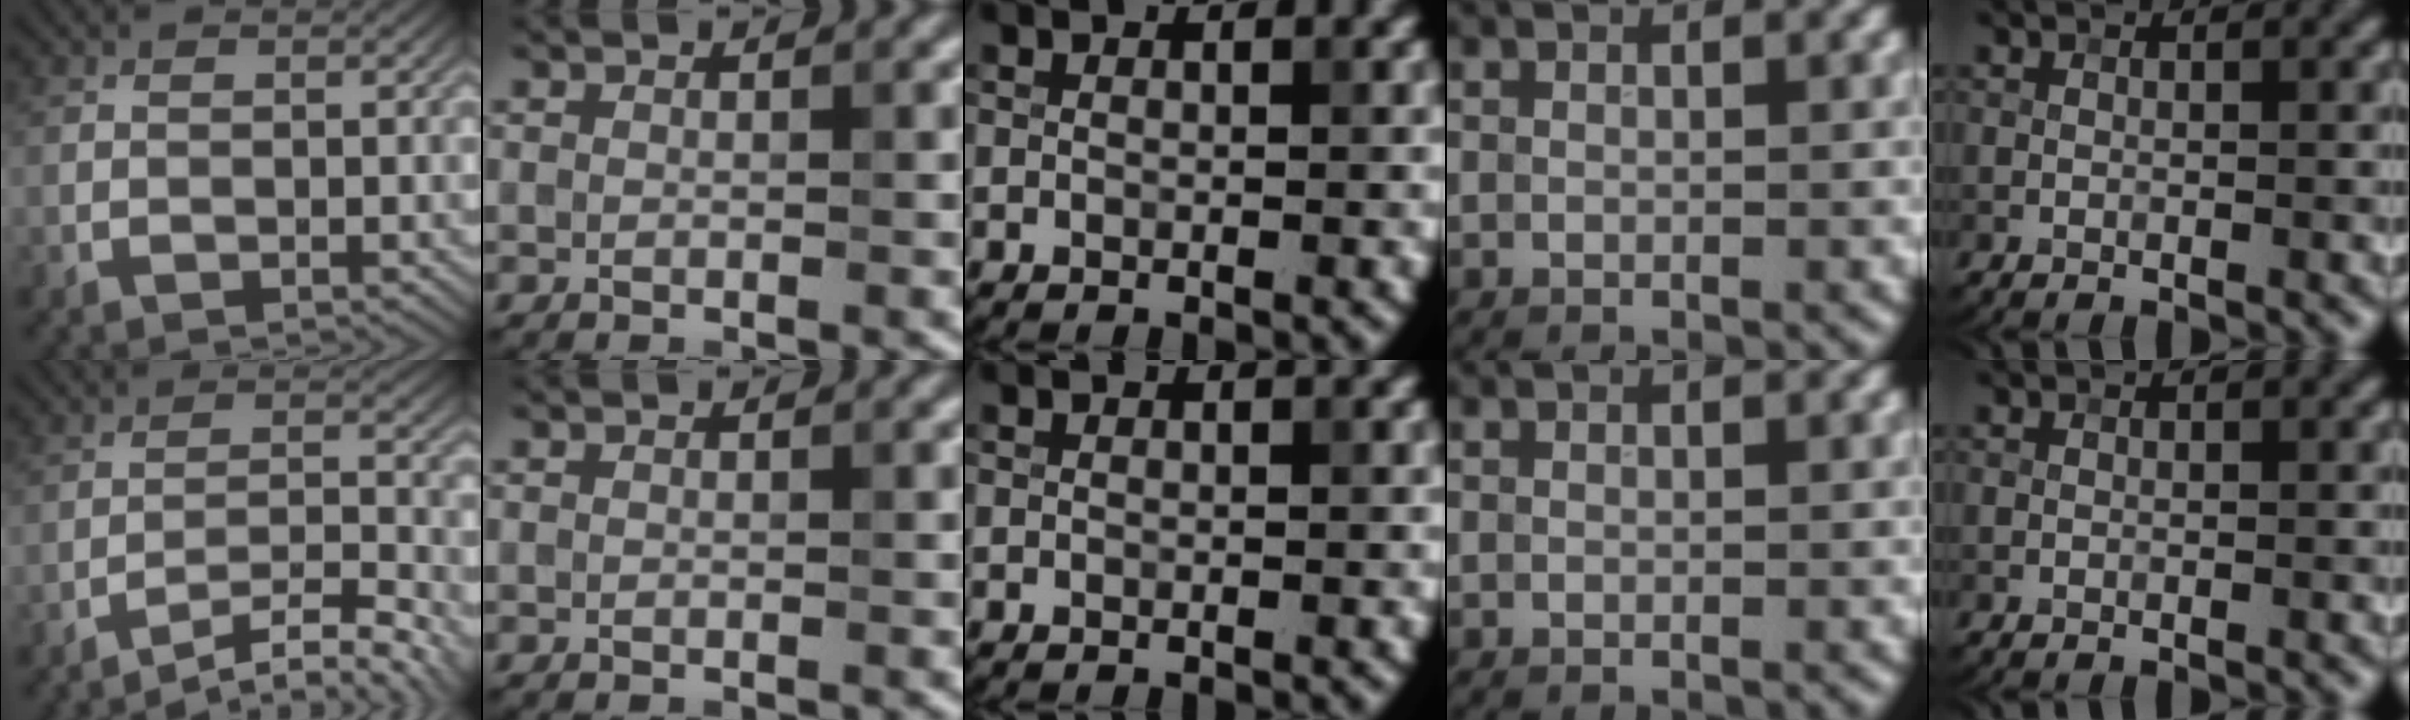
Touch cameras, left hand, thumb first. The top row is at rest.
{"thumb": {"total": 5.3, "force": [-4.7, 0.0, 2.5], "torque": [-0.040, 0.011, -0.070]}}